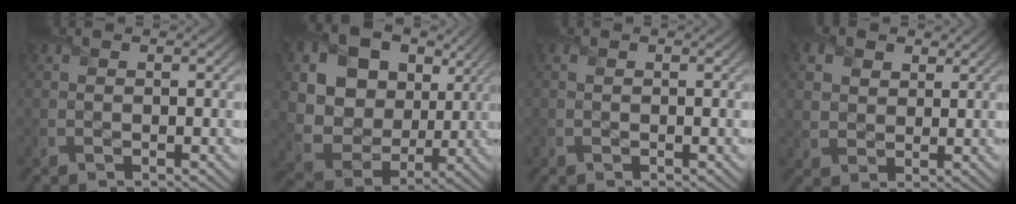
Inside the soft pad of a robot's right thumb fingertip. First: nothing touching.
{"total": 15.5, "force": [5.9, 12.4, 7.3], "torque": [-0.222, 0.038, 0.132]}
{"total": 0.0}
{"total": 4.7, "force": [2.5, 3.4, 2.0], "torque": [-0.073, -0.005, 0.051]}